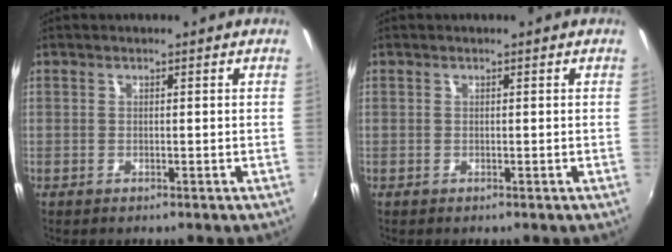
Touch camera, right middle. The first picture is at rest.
{"total": 0.0}